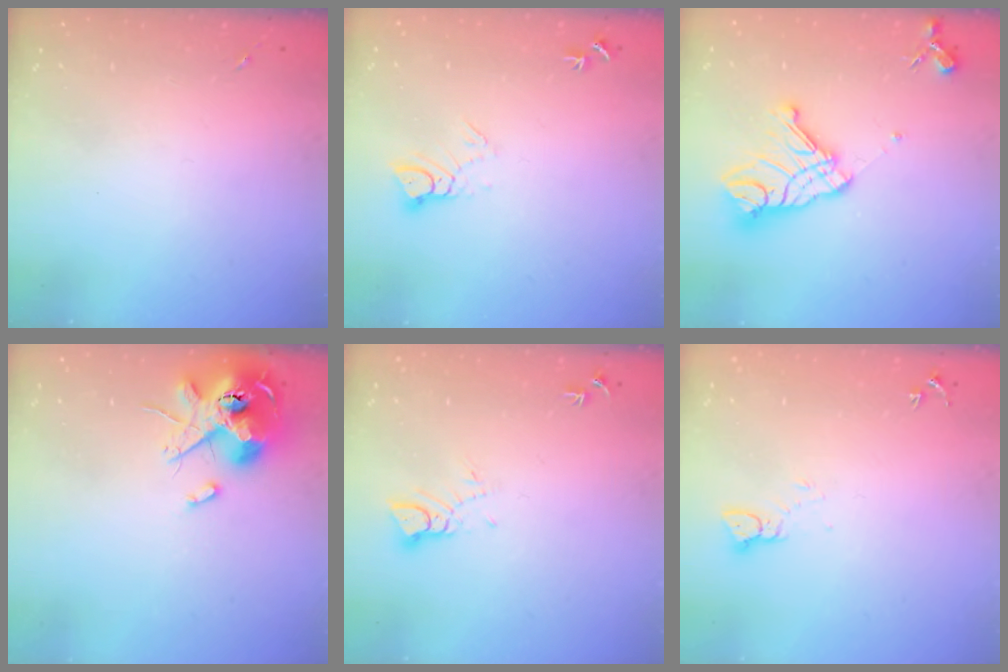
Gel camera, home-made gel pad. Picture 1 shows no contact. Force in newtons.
{"total": 4.3, "press": 4.3, "slide": 0.2}
{"total": 15.8, "press": 15.7, "slide": 1.7}
{"total": 14.2, "press": 14.0, "slide": 2.0}
{"total": 3.8, "press": 3.8, "slide": 0.2}
{"total": 2.6, "press": 2.6, "slide": 0.1}